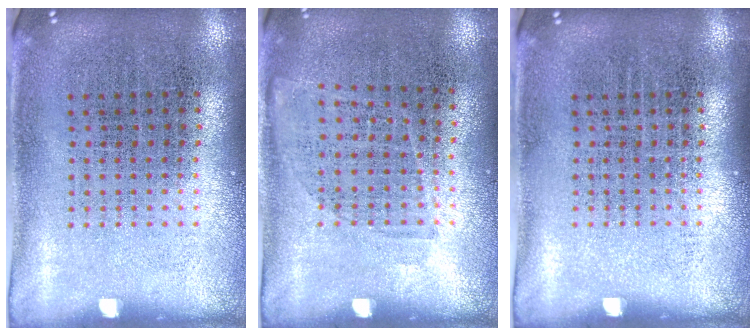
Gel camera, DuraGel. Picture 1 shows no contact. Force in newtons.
{"total": 0.9, "press": 0.8, "slide": 0.5}
{"total": 0.0}